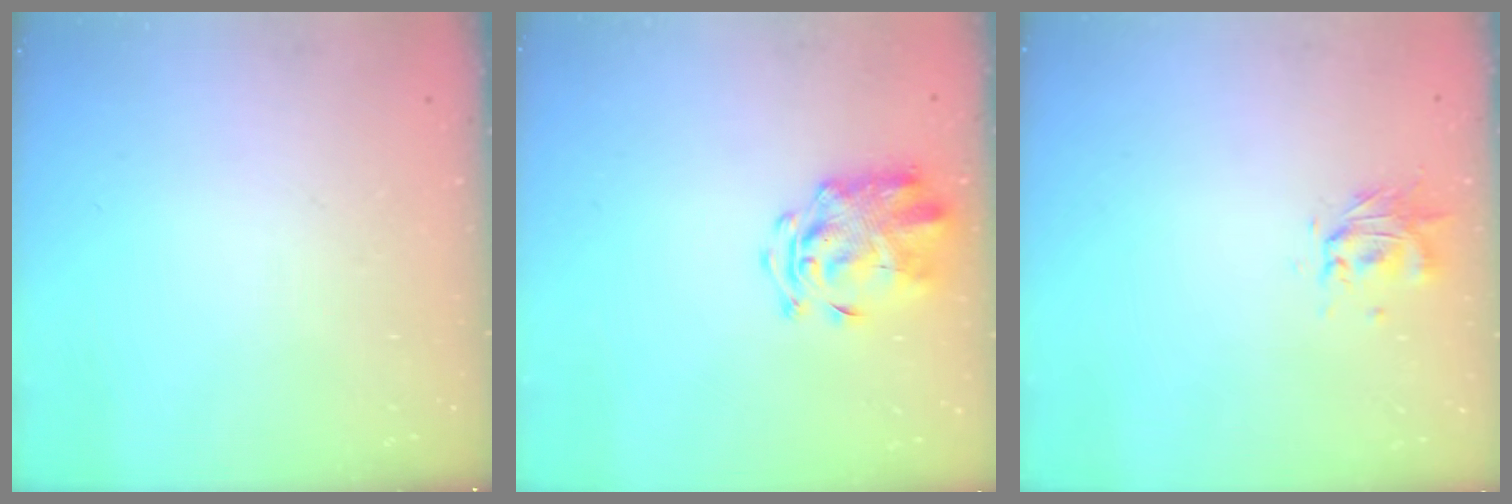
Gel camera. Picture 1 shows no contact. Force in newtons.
{"total": 3.3, "press": 3.2, "slide": 0.8}
{"total": 0.7, "press": 0.7, "slide": 0.3}